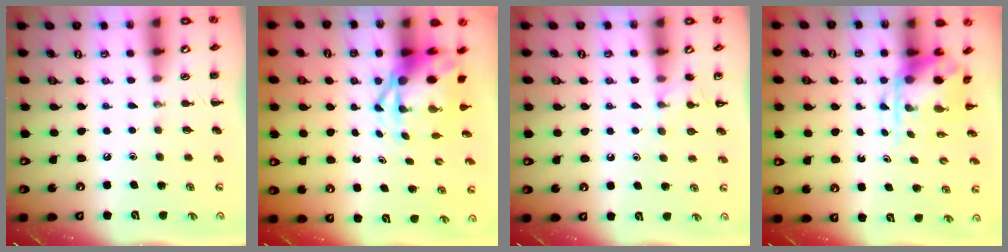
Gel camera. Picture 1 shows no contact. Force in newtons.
{"total": 5.4, "press": 5.2, "slide": 1.2}
{"total": 7.2, "press": 7.0, "slide": 1.6}
{"total": 4.1, "press": 4.0, "slide": 0.6}